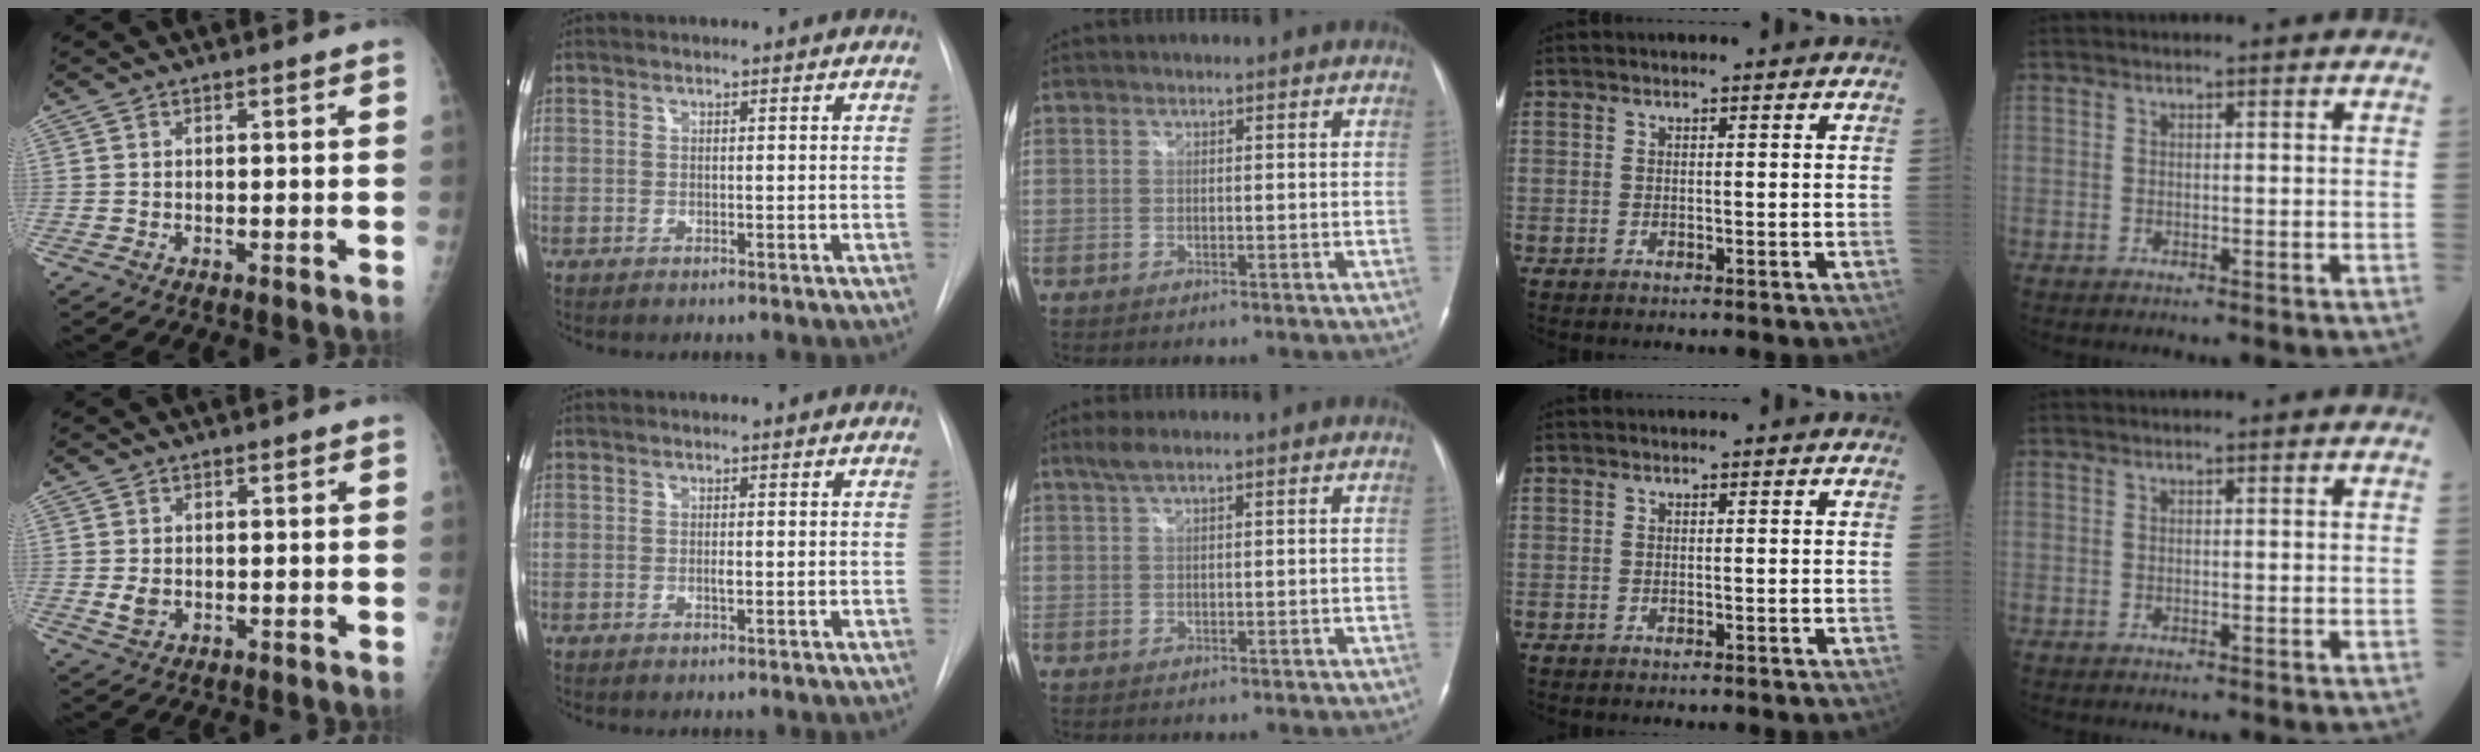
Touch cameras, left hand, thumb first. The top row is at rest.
{"thumb": {"total": 2.2, "force": [0.0, 1.7, 1.4], "torque": [-0.022, -0.004, 0.003]}, "index": {"total": 0.9, "force": [-0.2, 0.1, 0.8], "torque": [-0.015, -0.004, -0.003]}, "middle": {"total": 2.2, "force": [1.5, 0.2, 1.5], "torque": [-0.041, 0.014, 0.032]}}